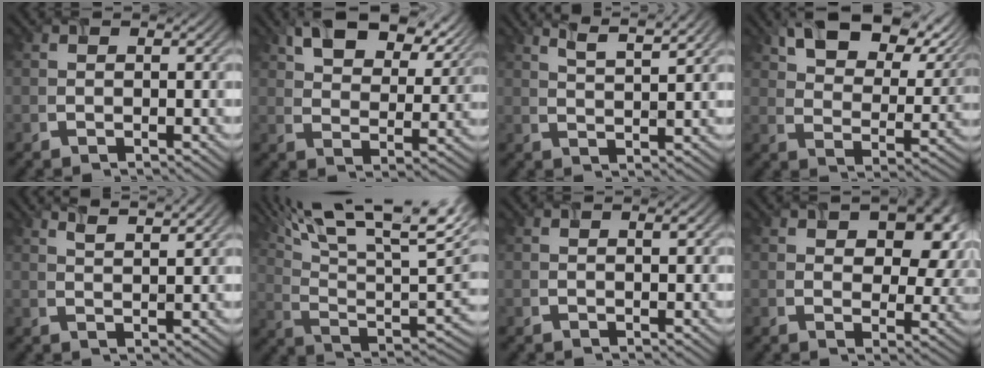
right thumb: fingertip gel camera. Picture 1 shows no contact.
{"total": 10.6, "force": [6.7, 5.2, 6.3], "torque": [-0.128, 0.008, 0.122]}
{"total": 5.2, "force": [4.1, 0.6, 3.2], "torque": [-0.054, 0.007, 0.068]}
{"total": 12.0, "force": [7.5, 5.9, 7.3], "torque": [-0.135, 0.008, 0.125]}
{"total": 4.4, "force": [3.6, 0.5, 2.5], "torque": [-0.034, 0.010, 0.056]}
{"total": 18.7, "force": [12.2, 5.1, 13.3], "torque": [-0.235, 0.017, 0.190]}
{"total": 1.1, "force": [0.3, 0.3, 1.0], "torque": [-0.015, 0.001, 0.006]}
{"total": 10.5, "force": [4.1, 6.2, 7.3], "torque": [-0.119, -0.007, 0.081]}